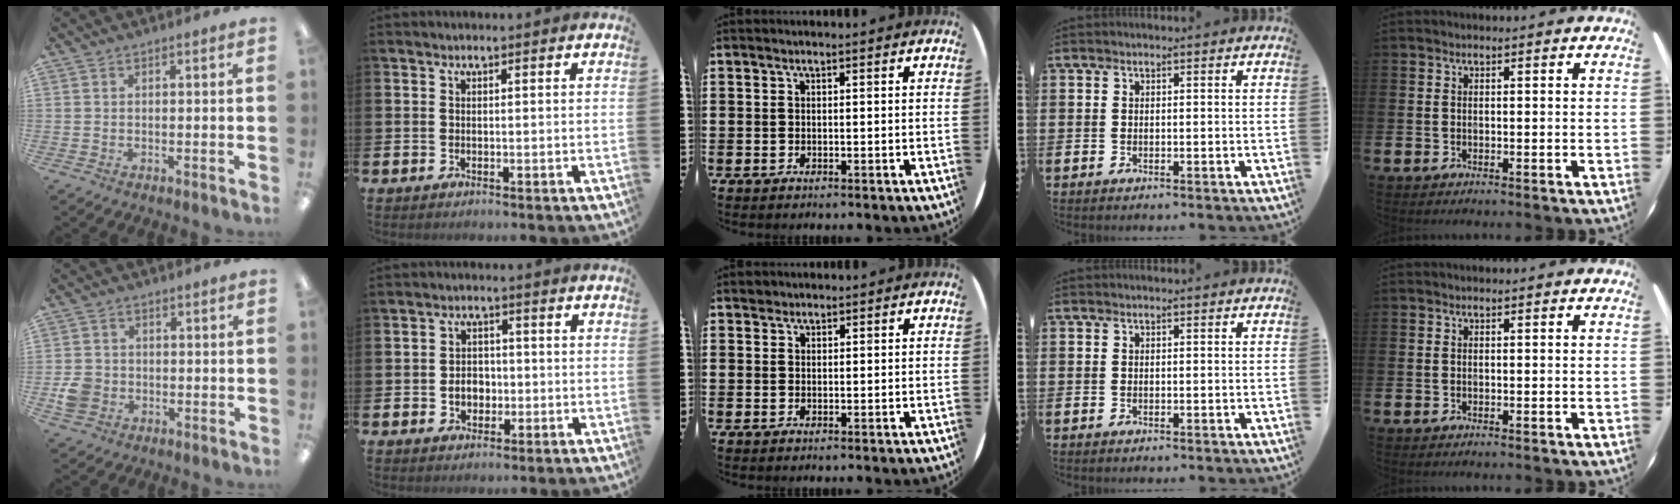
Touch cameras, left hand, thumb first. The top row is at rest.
{"thumb": {"total": 5.9, "force": [-1.3, 5.3, 2.2], "torque": [-0.028, 0.010, -0.021]}, "index": {"total": 3.4, "force": [-0.7, 2.8, 1.9], "torque": [-0.023, -0.002, -0.022]}, "middle": {"total": 0.9, "force": [0.8, 0.4, -0.2], "torque": [0.010, -0.001, 0.015]}}